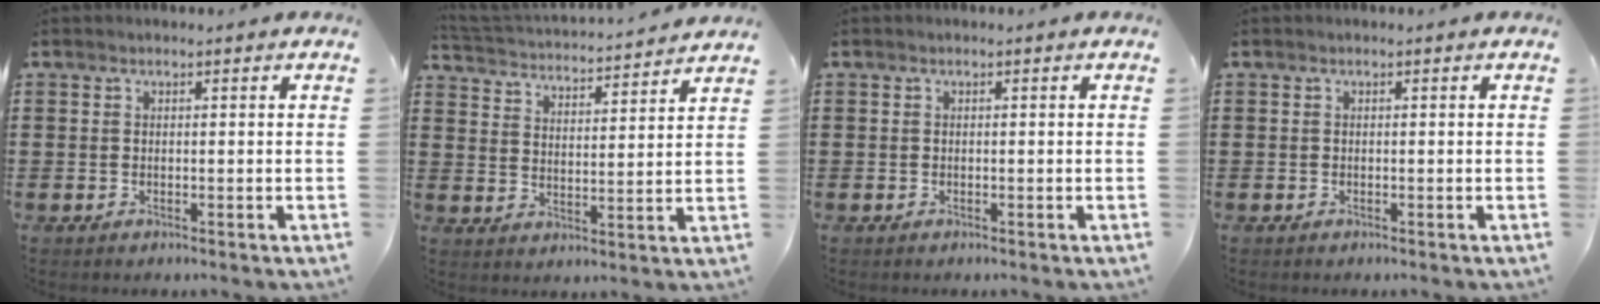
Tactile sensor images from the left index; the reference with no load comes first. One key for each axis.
{"total": 3.1, "fx": 3.1, "fy": -0.3, "fz": 0.0, "tx": -0.023, "ty": -0.032, "tz": 0.046}
{"total": 0.0}
{"total": 0.0}